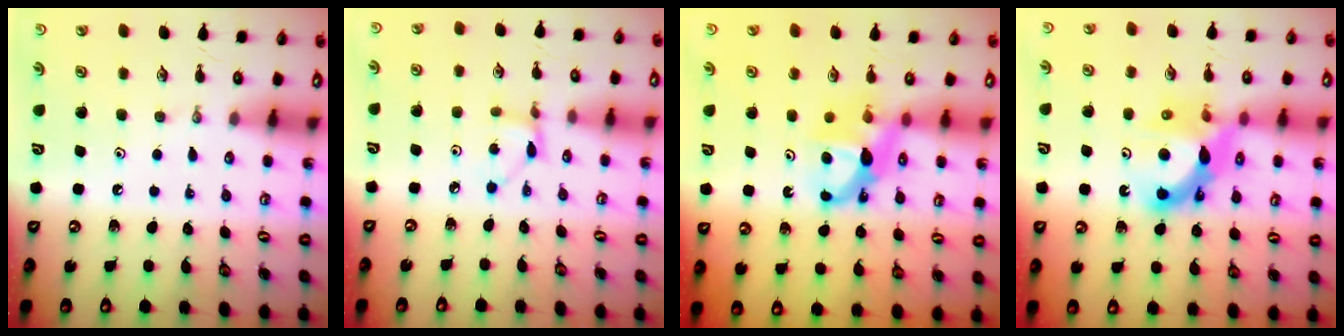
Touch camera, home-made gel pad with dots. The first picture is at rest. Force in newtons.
{"total": 3.2, "press": 3.2, "slide": 0.3}
{"total": 7.3, "press": 7.3, "slide": 0.4}
{"total": 11.0, "press": 10.9, "slide": 1.0}